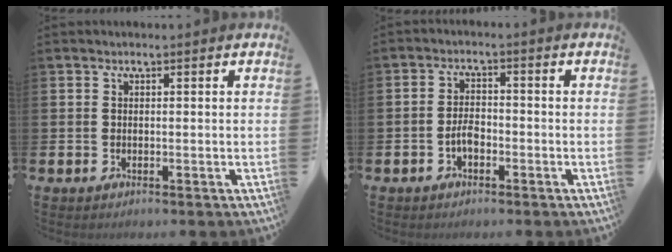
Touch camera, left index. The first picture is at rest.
{"total": 2.6, "force": [-1.0, 1.4, 1.9], "torque": [-0.032, 0.004, -0.022]}